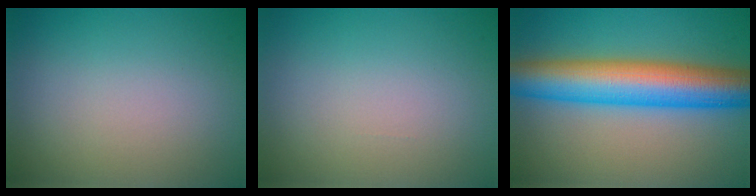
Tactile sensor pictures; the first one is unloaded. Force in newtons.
{"total": 0.0}
{"total": 10.3, "press": 10.3, "slide": 0.1}